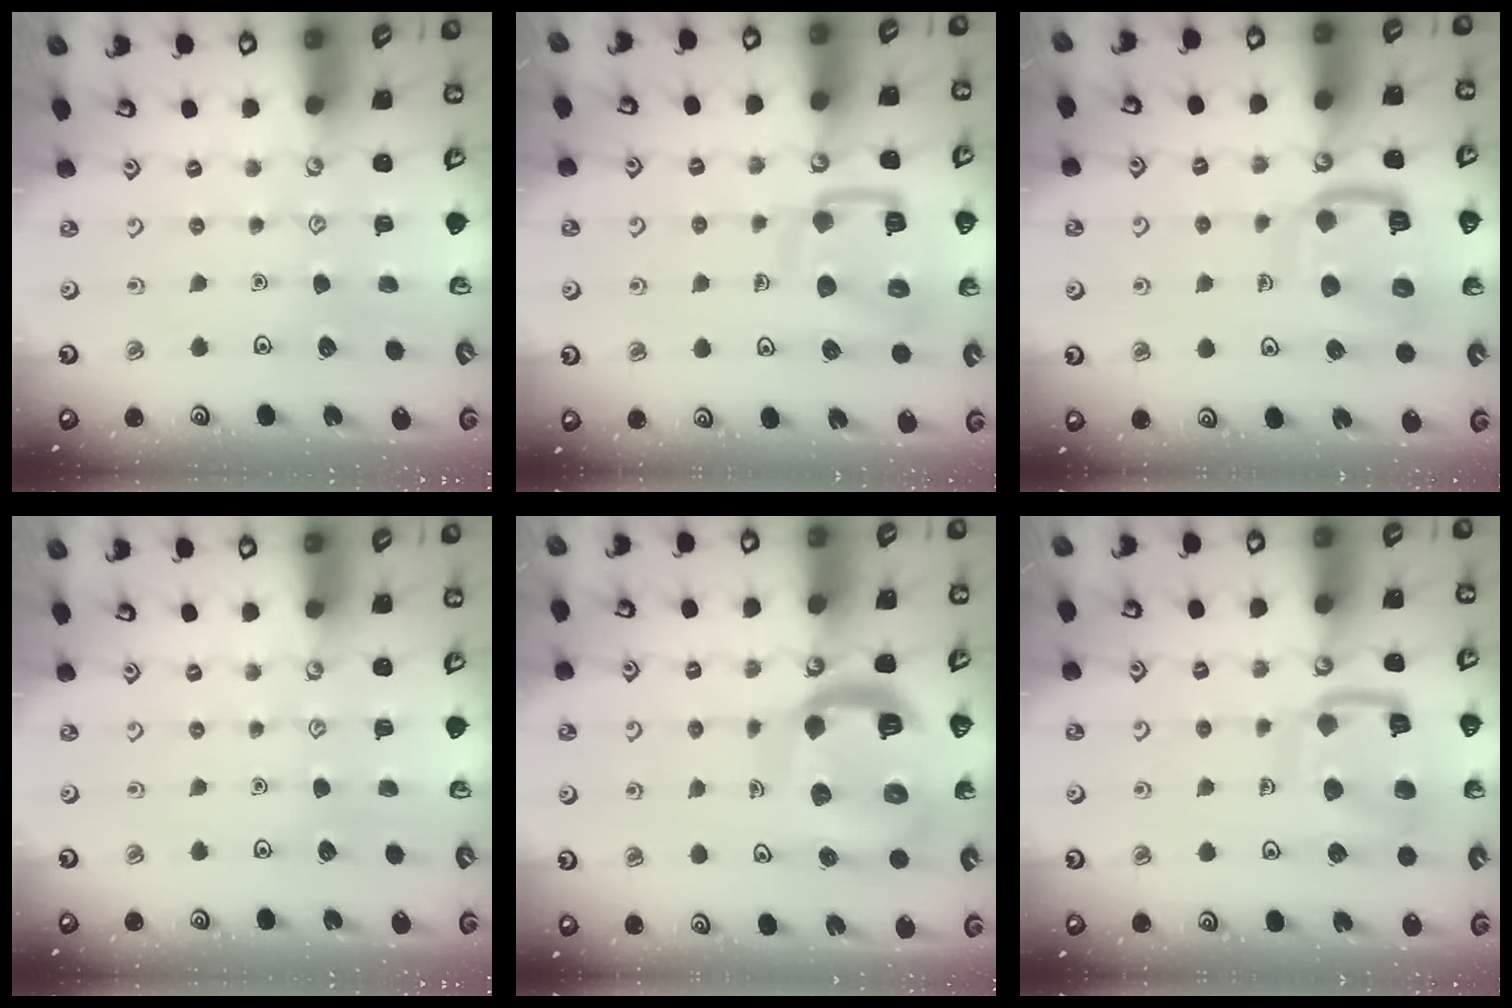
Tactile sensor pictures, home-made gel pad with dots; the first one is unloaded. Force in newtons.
{"total": 16.5, "press": 16.5, "slide": 1.6}
{"total": 12.1, "press": 12.0, "slide": 1.3}
{"total": 0.0}
{"total": 16.2, "press": 16.1, "slide": 1.8}
{"total": 13.8, "press": 13.7, "slide": 1.3}